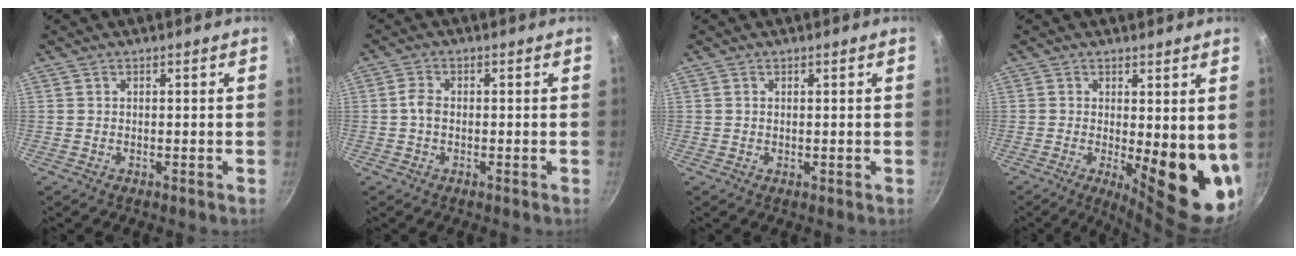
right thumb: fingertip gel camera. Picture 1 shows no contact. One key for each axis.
{"total": 2.5, "fx": -0.2, "fy": 1.7, "fz": 1.8, "tx": -0.039, "ty": 0.010, "tz": -0.009}
{"total": 0.6, "fx": 0.2, "fy": 0.4, "fz": 0.4, "tx": -0.006, "ty": 0.000, "tz": 0.003}
{"total": 13.4, "fx": -0.5, "fy": 4.8, "fz": 12.5, "tx": -0.135, "ty": -0.029, "tz": 0.004}